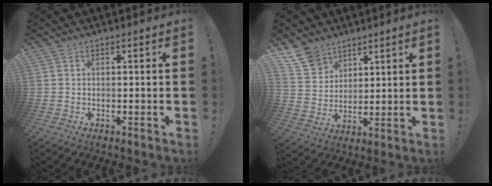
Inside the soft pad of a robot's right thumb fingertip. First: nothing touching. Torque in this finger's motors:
{"motor_torque": [-0.69, 0.66, -0.25, 0.33, 0.11]}